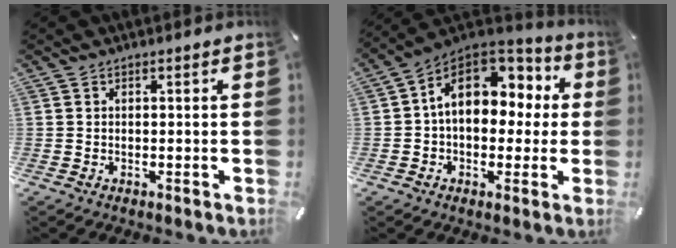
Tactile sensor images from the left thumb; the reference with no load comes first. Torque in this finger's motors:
{"motor_torque": [2.32, 2.69, 1.09, -0.74, 0.40]}